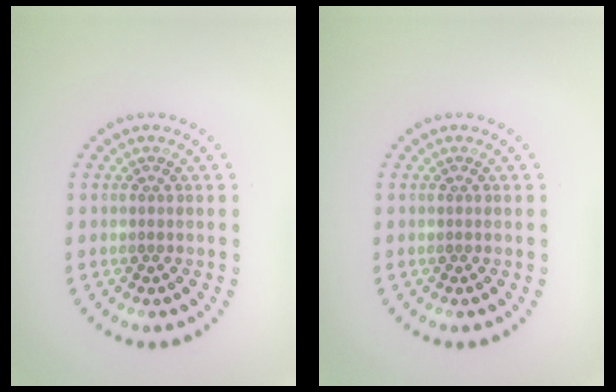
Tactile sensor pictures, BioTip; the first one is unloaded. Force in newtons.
{"total": 0.0}